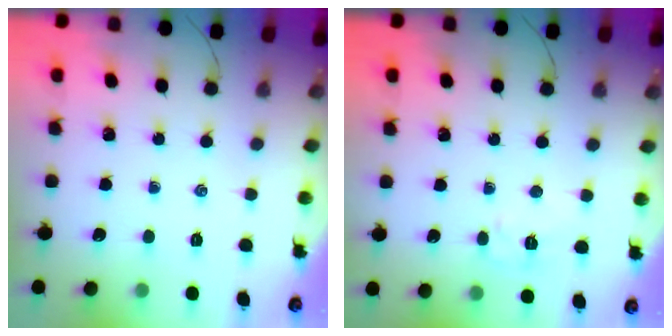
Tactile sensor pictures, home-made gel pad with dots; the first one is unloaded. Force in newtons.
{"total": 4.8, "press": 4.8, "slide": 0.6}